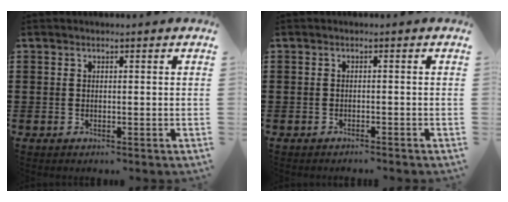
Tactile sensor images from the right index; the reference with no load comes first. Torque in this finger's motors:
{"motor_torque": [-0.17, 0.11, -0.02, -0.04]}